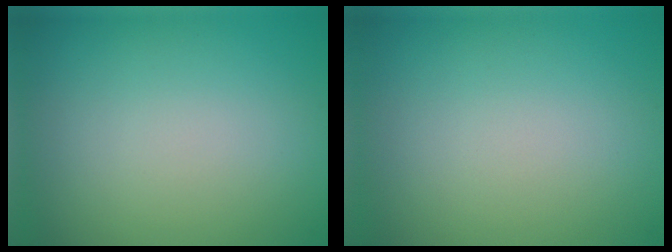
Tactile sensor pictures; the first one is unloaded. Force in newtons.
{"total": 0.0}